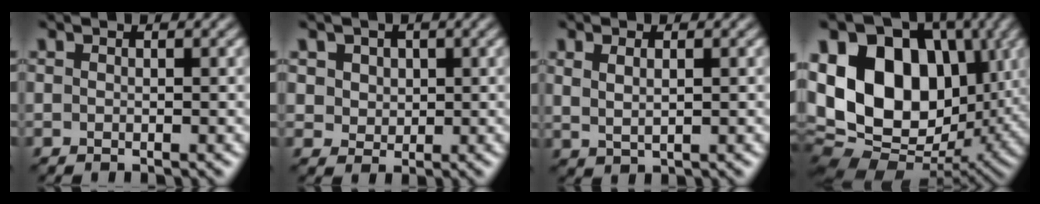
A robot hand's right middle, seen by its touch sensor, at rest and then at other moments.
{"total": 3.3, "force": [1.6, 2.6, 1.4], "torque": [-0.036, 0.007, 0.031]}
{"total": 1.8, "force": [0.7, 0.7, 1.4], "torque": [-0.030, -0.003, 0.019]}
{"total": 17.0, "force": [2.4, 12.4, 11.4], "torque": [-0.214, 0.021, 0.035]}